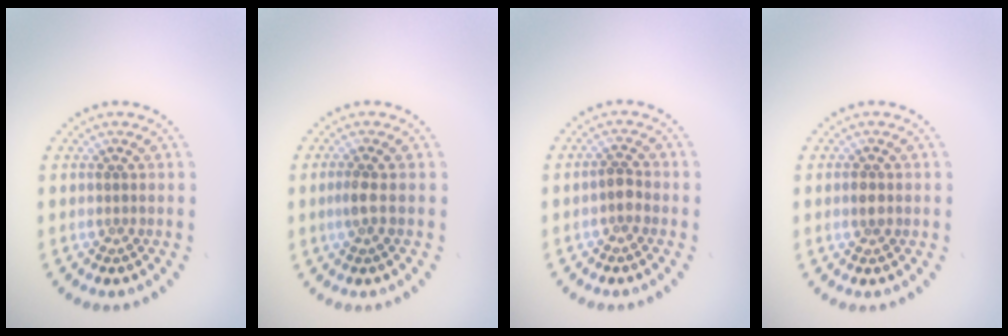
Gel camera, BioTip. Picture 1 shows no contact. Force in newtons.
{"total": 1.2, "press": 1.0, "slide": 0.7}
{"total": 1.4, "press": 1.1, "slide": 0.8}
{"total": 1.1, "press": 1.1, "slide": 0.0}